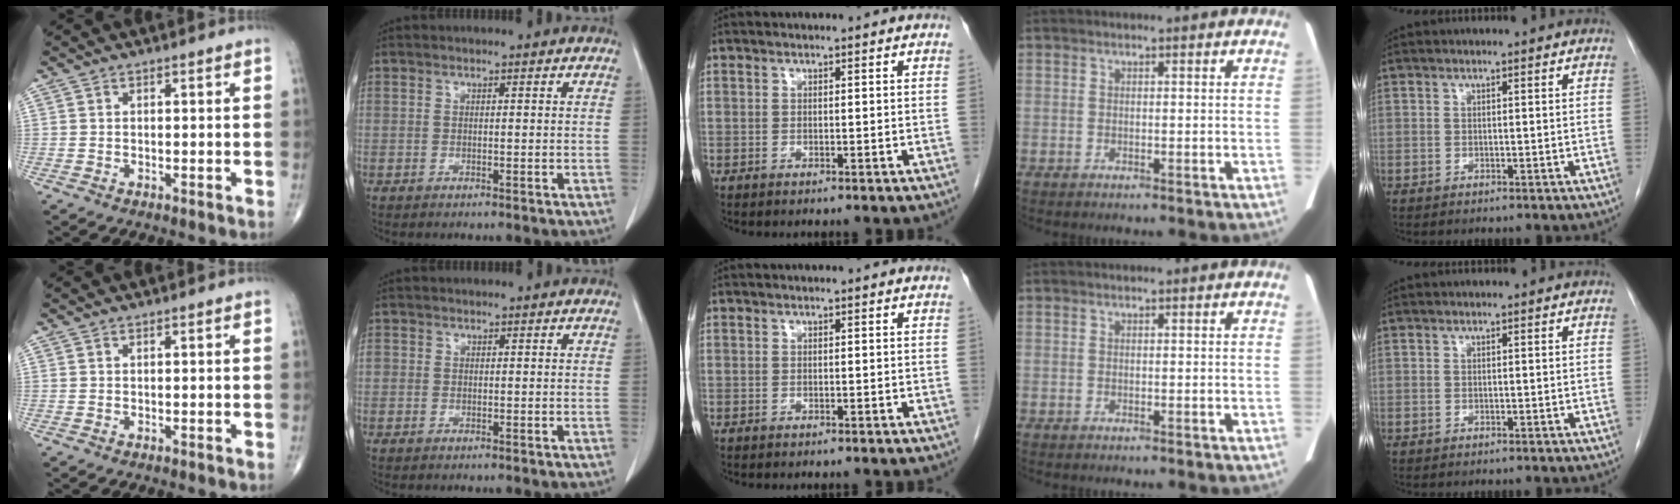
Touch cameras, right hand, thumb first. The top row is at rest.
{"index": {"total": 1.2, "force": [0.0, 1.1, 0.3], "torque": [-0.002, 0.007, 0.000]}}